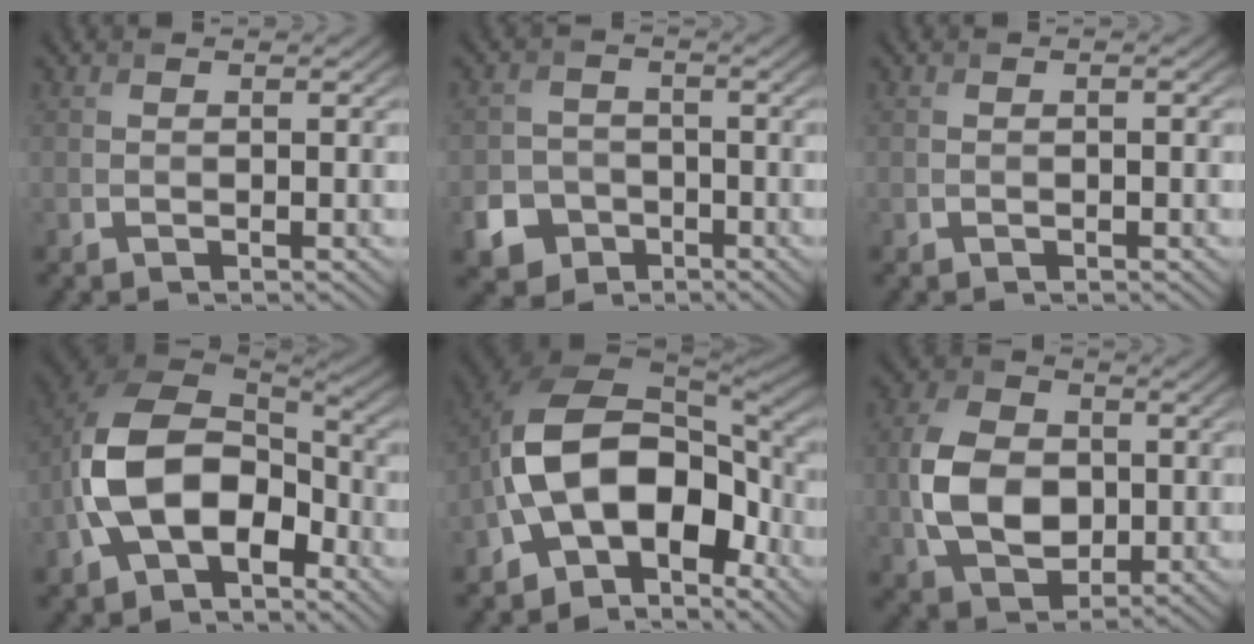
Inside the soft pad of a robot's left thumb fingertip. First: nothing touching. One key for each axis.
{"total": 7.0, "fx": -3.8, "fy": 5.6, "fz": 1.8, "tx": -0.031, "ty": -0.019, "tz": -0.088}
{"total": 0.6, "fx": -0.4, "fy": 0.1, "fz": 0.5, "tx": -0.006, "ty": 0.001, "tz": -0.007}
{"total": 13.7, "fx": -4.4, "fy": 8.7, "fz": 9.6, "tx": -0.213, "ty": -0.009, "tz": -0.095}
{"total": 15.2, "fx": -4.6, "fy": 9.5, "fz": 10.9, "tx": -0.211, "ty": -0.021, "tz": -0.090}
{"total": 9.3, "fx": -0.7, "fy": 6.5, "fz": 6.5, "tx": -0.149, "ty": 0.000, "tz": -0.020}